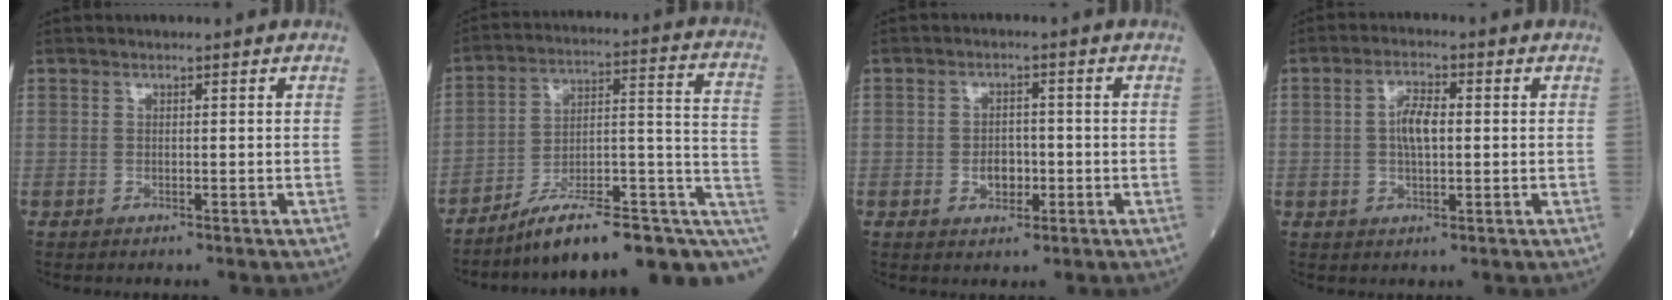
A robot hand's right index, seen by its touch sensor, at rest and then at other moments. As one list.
[{"total": 19.2, "force": [-10.7, 4.9, 15.2], "torque": [-0.152, 0.063, -0.153]}, {"total": 3.4, "force": [-0.9, 2.3, 2.3], "torque": [-0.033, 0.005, -0.009]}, {"total": 4.6, "force": [0.3, 1.8, 4.3], "torque": [-0.086, 0.007, 0.004]}]